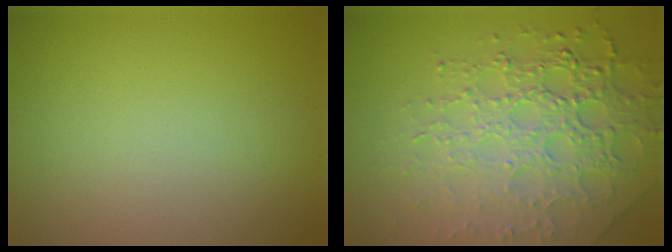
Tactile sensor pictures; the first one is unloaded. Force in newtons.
{"total": 8.0, "press": 5.5, "slide": 5.9}